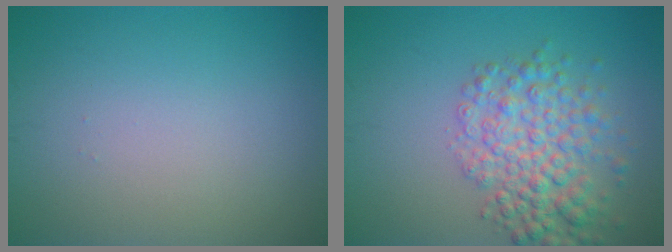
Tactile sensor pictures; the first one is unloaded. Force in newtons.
{"total": 5.5, "press": 5.5, "slide": 0.2}